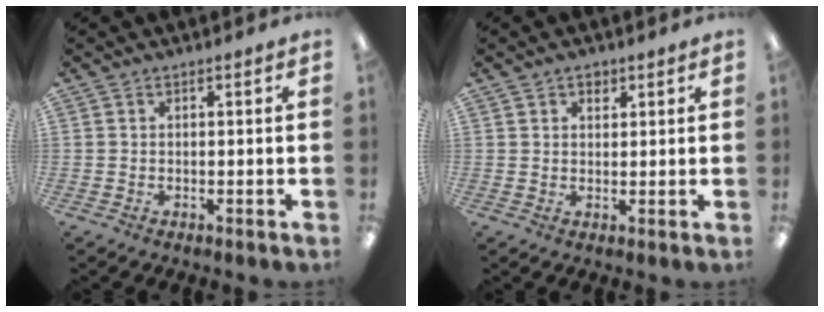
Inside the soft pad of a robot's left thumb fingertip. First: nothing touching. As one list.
[{"total": 2.1, "force": [1.4, 1.5, 0.5], "torque": [0.004, -0.005, 0.021]}]